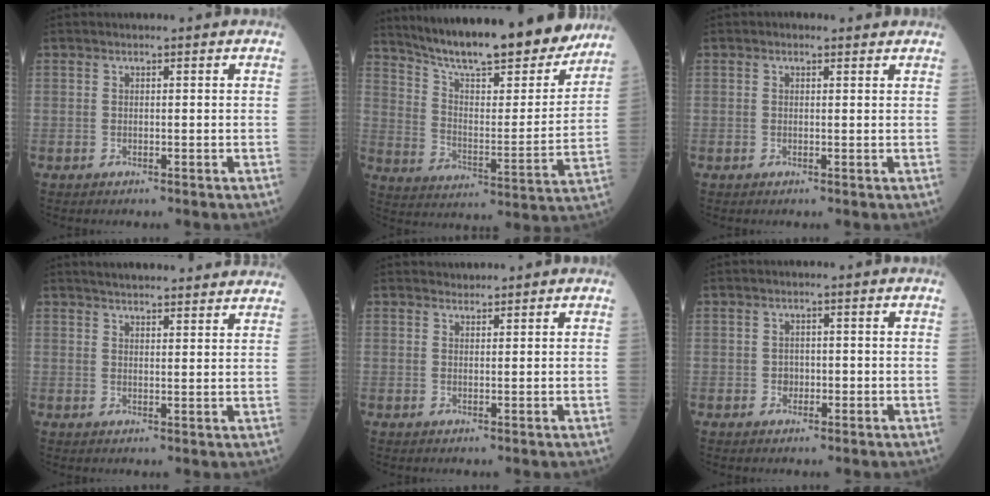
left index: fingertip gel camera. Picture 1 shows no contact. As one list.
[{"total": 23.4, "force": [20.4, 3.6, 11.0], "torque": [-0.176, -0.036, 0.289]}, {"total": 0.6, "force": [0.4, 0.5, 0.1], "torque": [-0.005, -0.003, -0.003]}, {"total": 14.9, "force": [13.8, 2.1, 5.3], "torque": [-0.065, 0.021, 0.169]}, {"total": 1.2, "force": [1.1, 0.2, -0.4], "torque": [0.000, 0.008, 0.023]}, {"total": 1.4, "force": [-0.9, 1.0, 0.3], "torque": [-0.004, -0.003, -0.014]}]